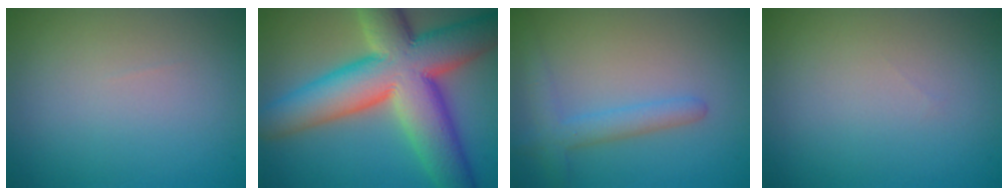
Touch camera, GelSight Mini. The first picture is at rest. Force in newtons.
{"total": 14.4, "press": 14.4, "slide": 0.9}
{"total": 2.9, "press": 2.9, "slide": 0.1}
{"total": 0.0}